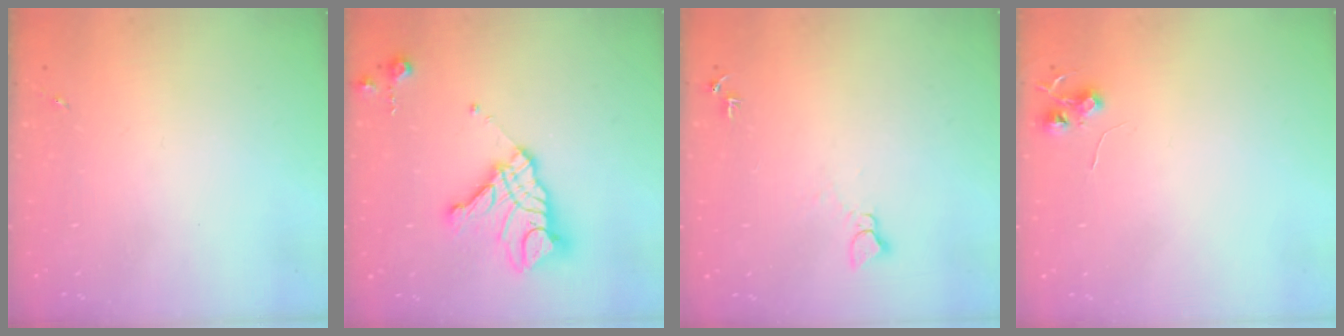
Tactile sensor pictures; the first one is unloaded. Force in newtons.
{"total": 18.0, "press": 17.9, "slide": 1.7}
{"total": 4.6, "press": 4.6, "slide": 0.5}
{"total": 6.0, "press": 6.0, "slide": 0.5}